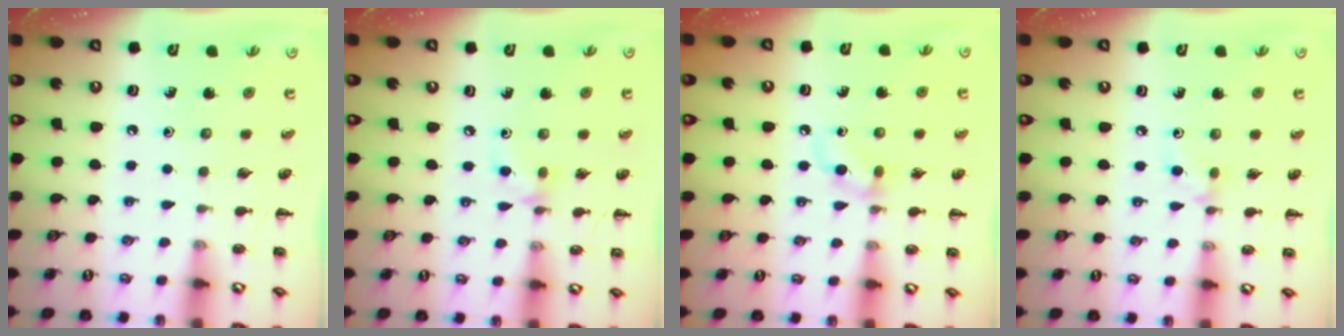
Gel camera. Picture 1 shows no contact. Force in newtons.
{"total": 5.3, "press": 5.1, "slide": 1.4}
{"total": 5.3, "press": 5.0, "slide": 1.8}
{"total": 5.1, "press": 4.8, "slide": 1.8}